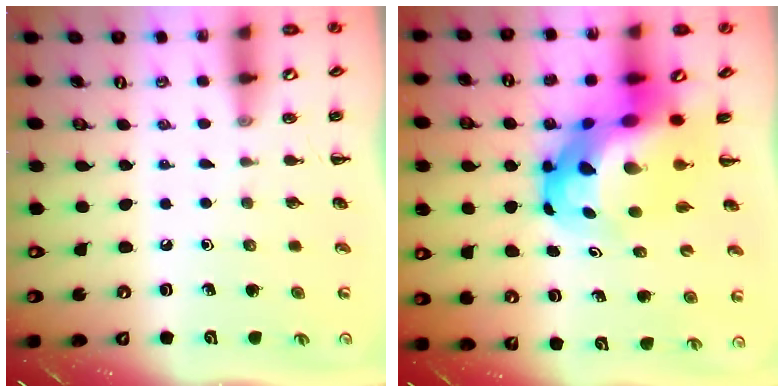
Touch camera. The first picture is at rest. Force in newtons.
{"total": 12.7, "press": 12.2, "slide": 3.6}